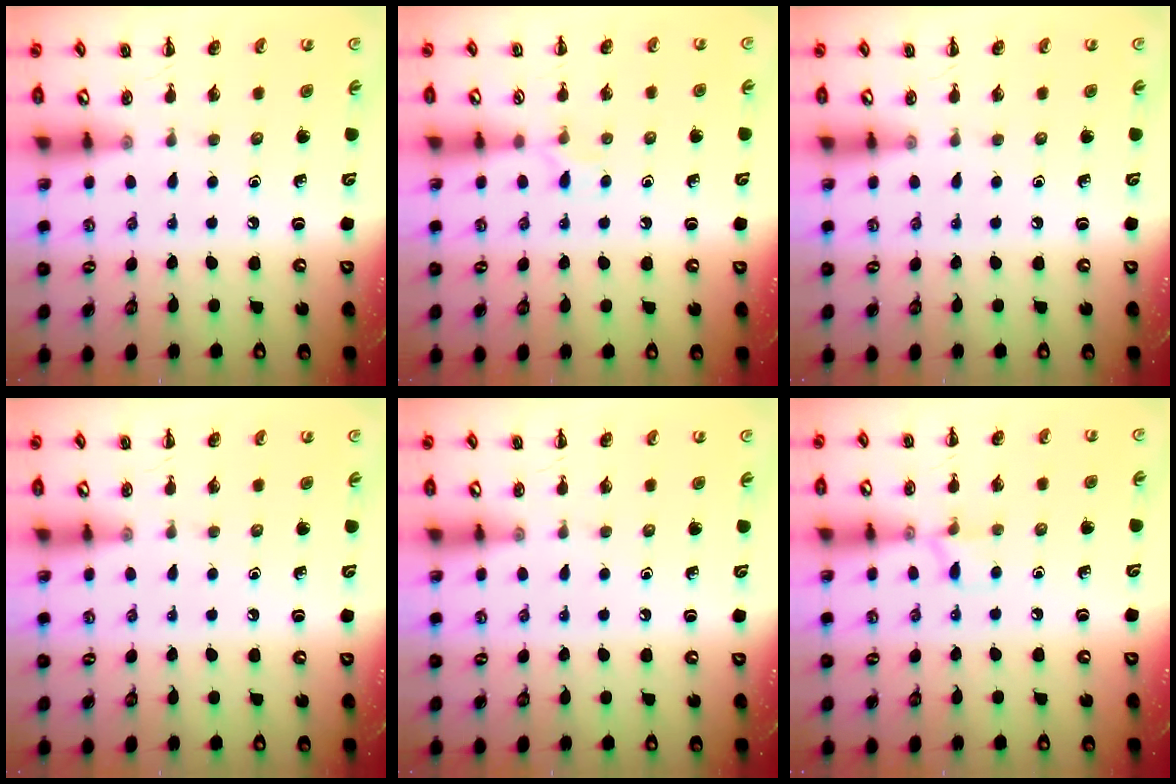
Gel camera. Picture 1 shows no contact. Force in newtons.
{"total": 5.0, "press": 4.8, "slide": 1.6}
{"total": 0.0}
{"total": 0.0}
{"total": 0.0}
{"total": 6.3, "press": 6.0, "slide": 1.8}